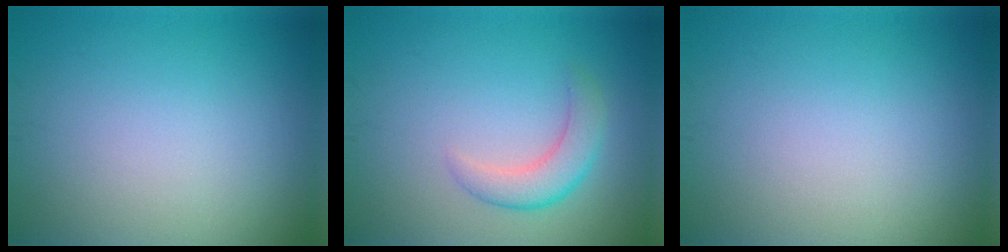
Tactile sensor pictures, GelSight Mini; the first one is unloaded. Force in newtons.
{"total": 2.8, "press": 2.8, "slide": 0.2}
{"total": 0.0}